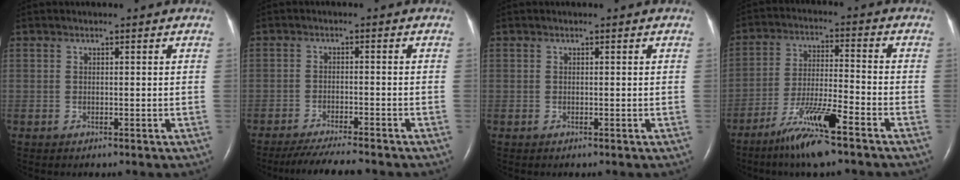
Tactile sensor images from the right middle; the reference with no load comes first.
{"total": 7.6, "force": [-6.9, 0.1, 3.4], "torque": [-0.054, -0.024, -0.111]}
{"total": 0.0}
{"total": 10.4, "force": [-6.9, 0.2, 7.8], "torque": [-0.153, -0.026, -0.127]}